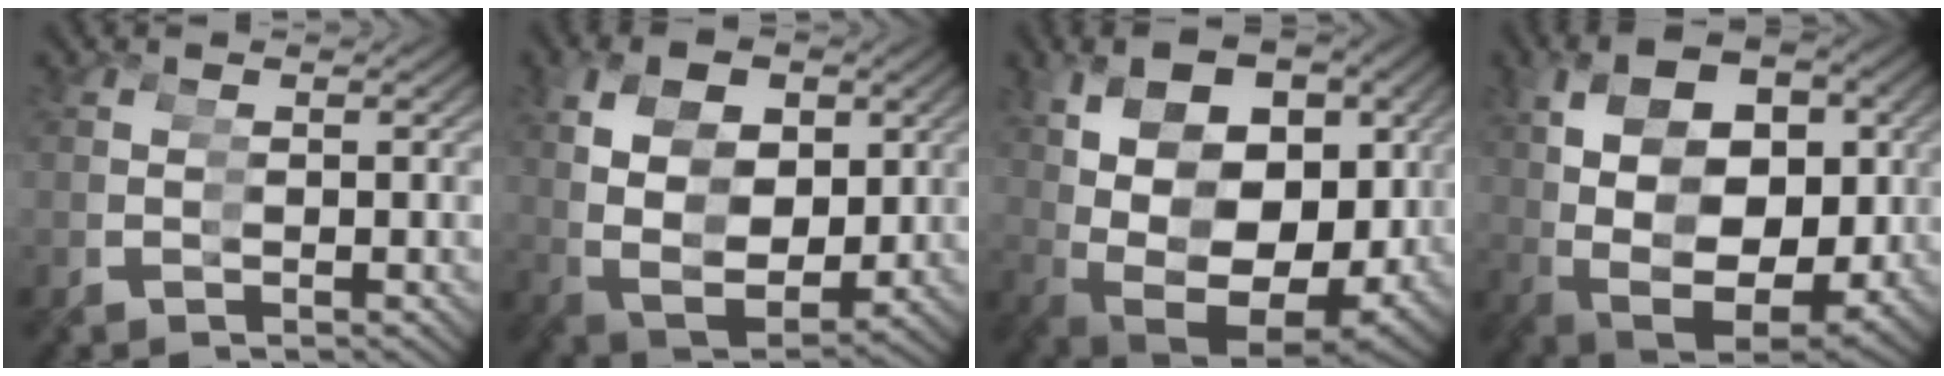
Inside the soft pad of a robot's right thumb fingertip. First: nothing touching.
{"total": 8.9, "force": [0.6, 6.8, 5.7], "torque": [-0.130, -0.033, 0.026]}
{"total": 15.6, "force": [0.3, 11.1, 10.9], "torque": [-0.208, -0.026, 0.021]}
{"total": 14.0, "force": [-0.1, 10.0, 9.8], "torque": [-0.193, -0.029, 0.016]}